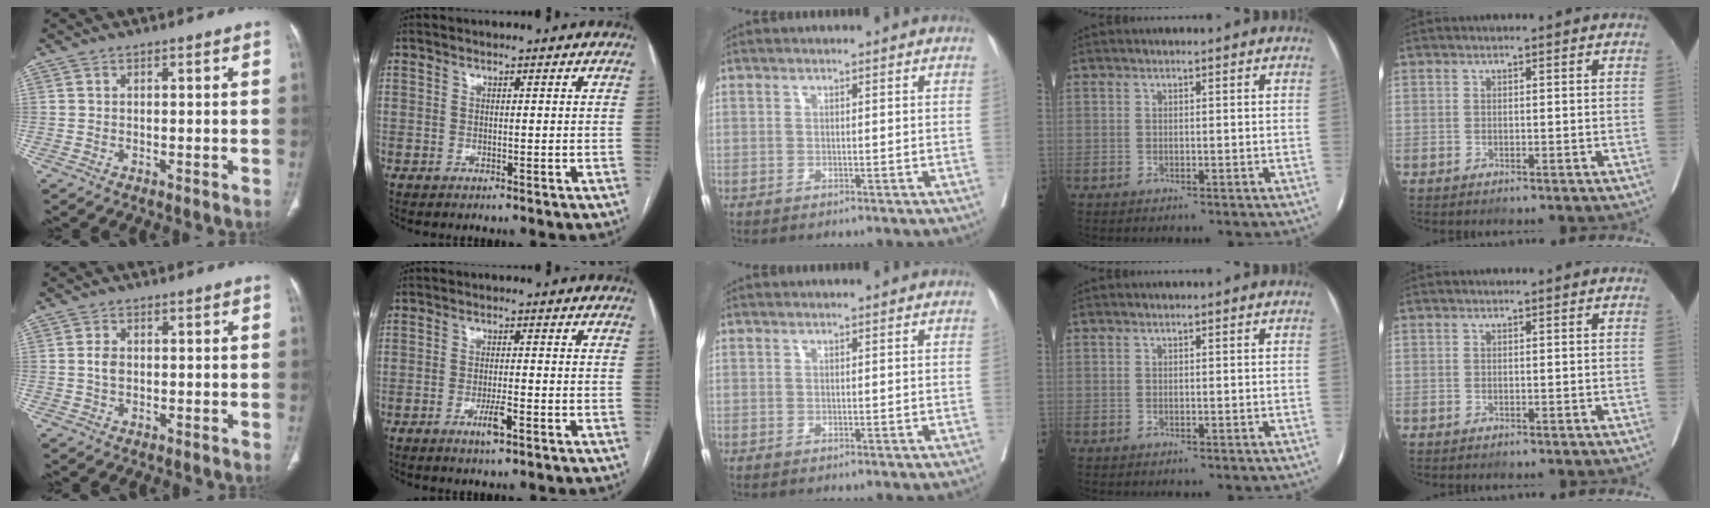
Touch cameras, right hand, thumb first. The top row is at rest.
{"thumb": {"total": 2.2, "force": [0.0, 1.5, 1.6], "torque": [-0.028, 0.003, -0.003]}, "index": {"total": 3.3, "force": [-1.6, 0.2, 2.8], "torque": [-0.052, -0.004, -0.028]}}